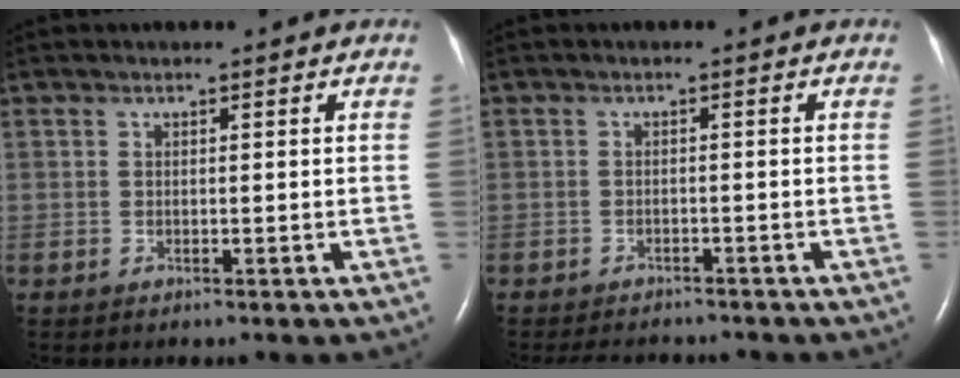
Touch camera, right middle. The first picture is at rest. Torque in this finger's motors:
{"motor_torque": [0.38, -0.37, 0.06, 0.01]}